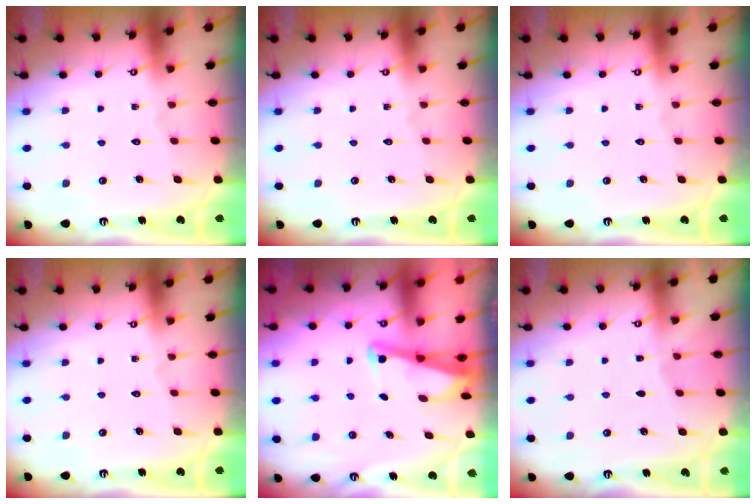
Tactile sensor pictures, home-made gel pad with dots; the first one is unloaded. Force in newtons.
{"total": 0.0}
{"total": 0.0}
{"total": 0.0}
{"total": 2.7, "press": 2.6, "slide": 0.4}
{"total": 1.5, "press": 1.4, "slide": 0.2}